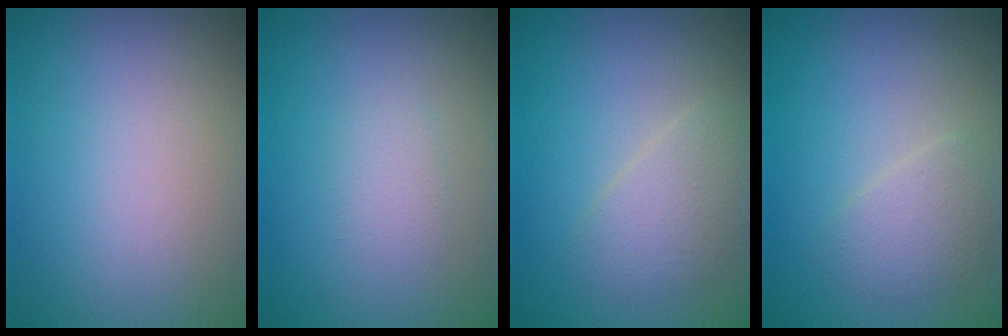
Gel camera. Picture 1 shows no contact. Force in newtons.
{"total": 1.1, "press": 1.1, "slide": 0.1}
{"total": 2.5, "press": 2.5, "slide": 0.1}
{"total": 2.1, "press": 2.1, "slide": 0.0}